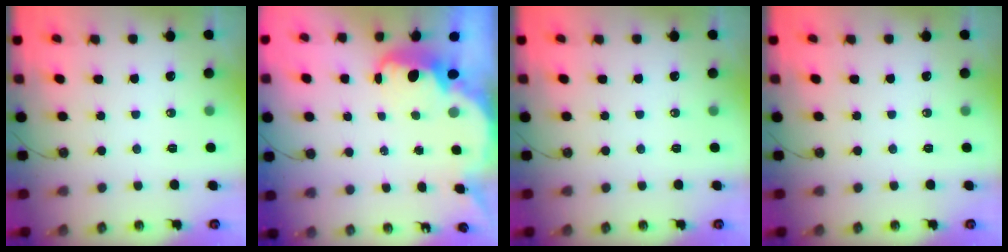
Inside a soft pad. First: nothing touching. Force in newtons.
{"total": 3.8, "press": 3.8, "slide": 0.4}
{"total": 0.0}
{"total": 0.0}